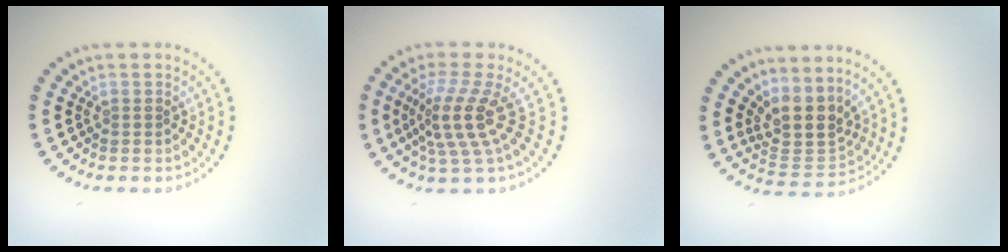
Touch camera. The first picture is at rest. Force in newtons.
{"total": 4.1, "press": 2.8, "slide": 2.9}
{"total": 3.8, "press": 2.9, "slide": 2.5}